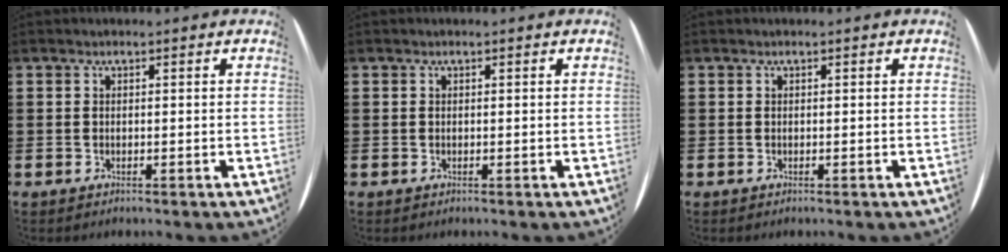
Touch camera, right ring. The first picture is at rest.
{"total": 0.0}
{"total": 0.0}